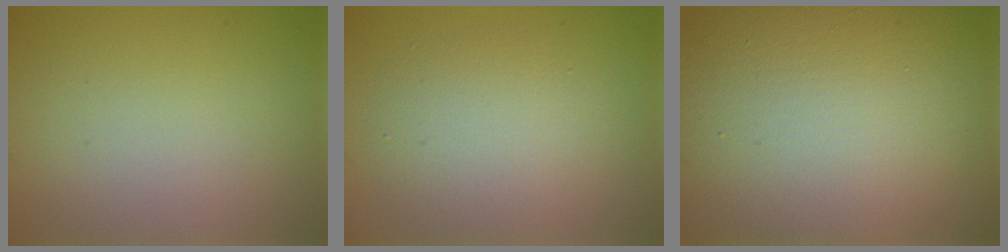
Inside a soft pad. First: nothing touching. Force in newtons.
{"total": 2.6, "press": 2.6, "slide": 0.3}
{"total": 19.9, "press": 19.9, "slide": 1.1}